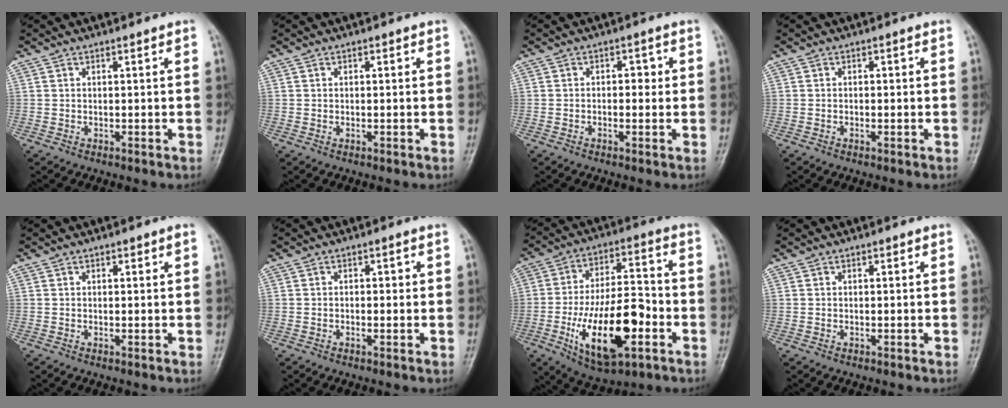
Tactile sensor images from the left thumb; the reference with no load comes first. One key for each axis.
{"total": 0.5, "fx": -0.1, "fy": 0.4, "fz": 0.4, "tx": -0.005, "ty": 0.003, "tz": -0.002}
{"total": 2.8, "fx": 0.1, "fy": 1.7, "fz": 2.2, "tx": -0.018, "ty": 0.010, "tz": -0.003}
{"total": 0.9, "fx": -0.3, "fy": 0.4, "fz": 0.7, "tx": -0.014, "ty": 0.009, "tz": -0.005}
{"total": 1.0, "fx": 0.3, "fy": 0.6, "fz": 0.8, "tx": -0.004, "ty": 0.001, "tz": 0.004}
{"total": 1.6, "fx": -0.1, "fy": 0.9, "fz": 1.3, "tx": -0.015, "ty": 0.009, "tz": -0.004}
{"total": 19.7, "fx": -6.2, "fy": 8.9, "fz": 16.5, "tx": -0.271, "ty": 0.026, "tz": -0.097}
{"total": 0.0}